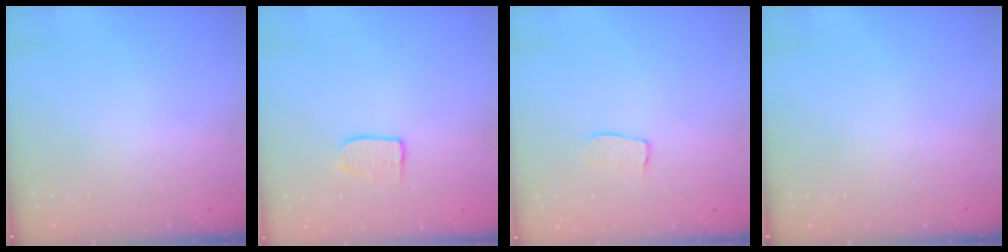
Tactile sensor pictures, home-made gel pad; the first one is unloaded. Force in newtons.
{"total": 7.2, "press": 7.1, "slide": 0.4}
{"total": 4.2, "press": 4.2, "slide": 0.2}
{"total": 0.0}